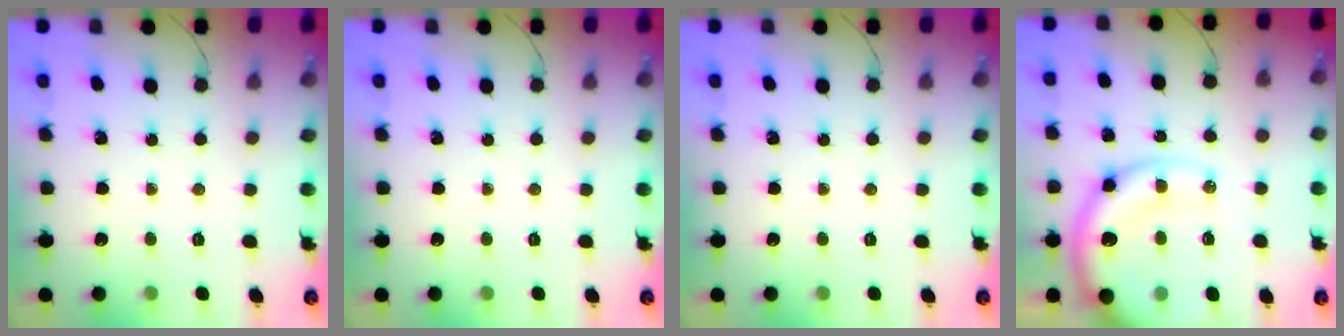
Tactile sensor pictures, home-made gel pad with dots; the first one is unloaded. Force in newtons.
{"total": 0.0}
{"total": 0.0}
{"total": 17.4, "press": 16.9, "slide": 4.4}